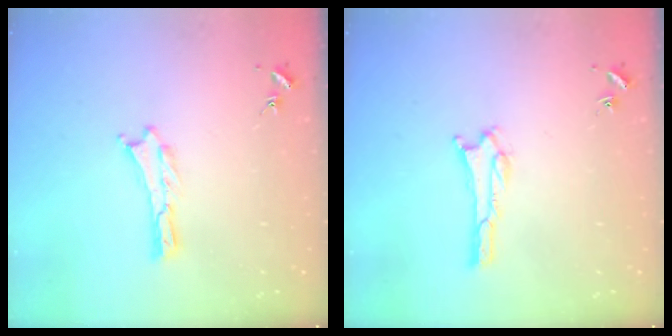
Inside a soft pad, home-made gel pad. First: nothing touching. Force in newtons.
{"total": 1.1, "press": 1.0, "slide": 0.1}